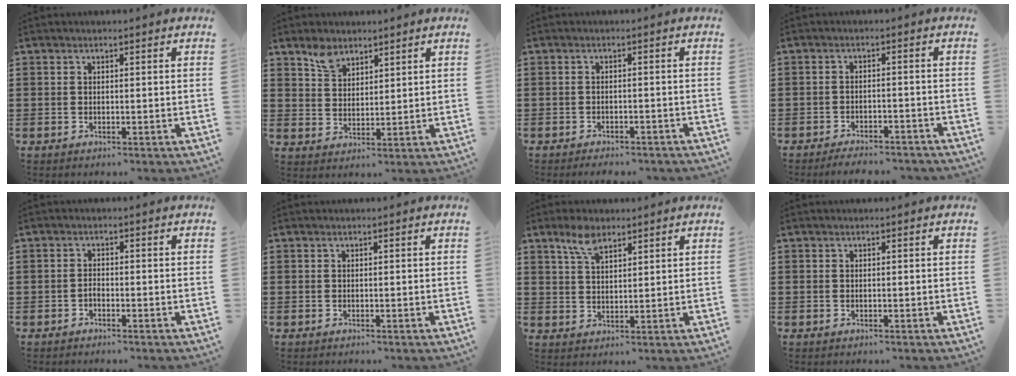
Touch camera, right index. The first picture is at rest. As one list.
[{"total": 4.0, "force": [3.1, 2.1, 1.2], "torque": [-0.026, 0.002, 0.059]}, {"total": 1.5, "force": [-1.4, 0.2, 0.2], "torque": [-0.010, 0.000, -0.029]}, {"total": 2.7, "force": [-2.7, 0.2, 0.5], "torque": [-0.012, 0.001, -0.053]}, {"total": 1.1, "force": [-0.7, 0.7, 0.5], "torque": [-0.013, -0.002, -0.014]}, {"total": 0.0}, {"total": 4.9, "force": [3.3, 2.0, 3.1], "torque": [-0.070, 0.005, 0.060]}, {"total": 0.0}]